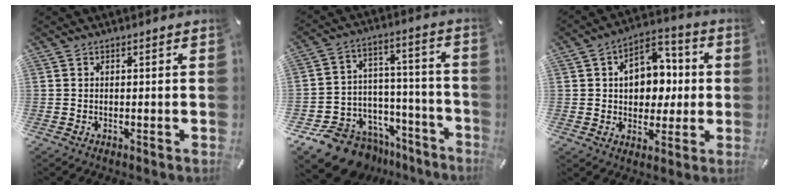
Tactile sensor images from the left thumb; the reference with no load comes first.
{"total": 13.9, "force": [-10.6, 8.3, 3.5], "torque": [-0.047, 0.060, -0.175]}
{"total": 11.0, "force": [0.8, 8.6, 6.8], "torque": [-0.089, 0.009, 0.015]}